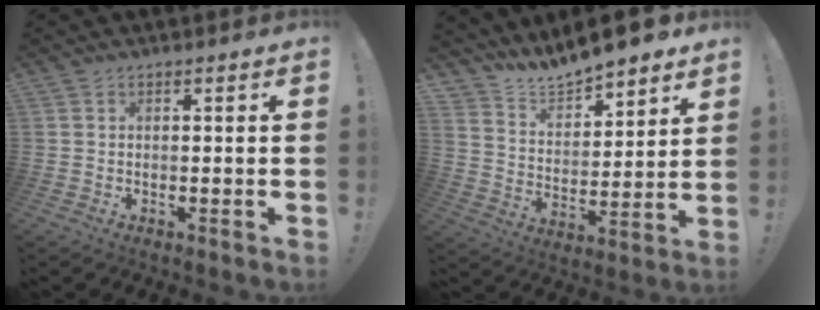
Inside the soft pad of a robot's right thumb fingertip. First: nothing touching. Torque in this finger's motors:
{"motor_torque": [0.73, 1.01, 0.38, 0.39, 0.01]}